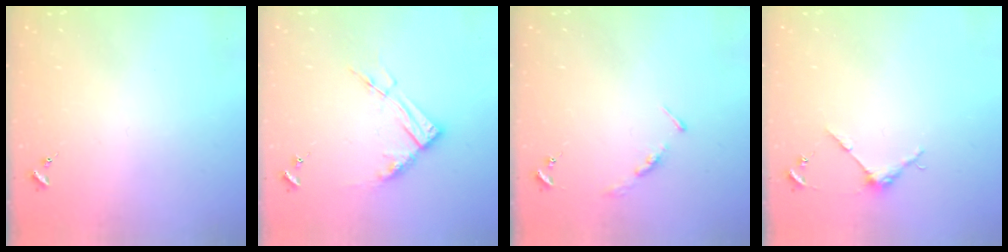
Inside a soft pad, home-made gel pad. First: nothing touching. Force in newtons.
{"total": 10.3, "press": 10.2, "slide": 1.0}
{"total": 3.5, "press": 3.5, "slide": 0.4}
{"total": 3.8, "press": 3.7, "slide": 0.4}